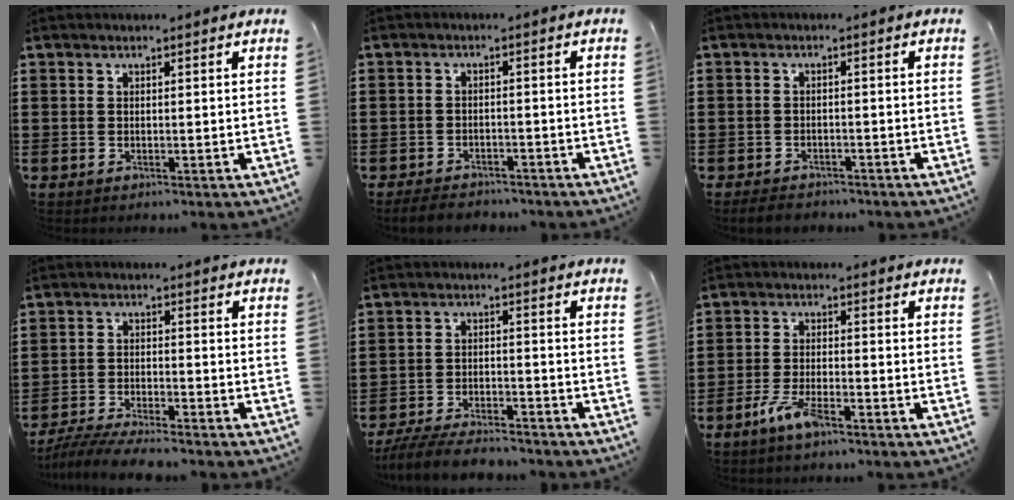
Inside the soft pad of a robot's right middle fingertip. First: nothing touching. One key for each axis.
{"total": 3.1, "fx": -3.0, "fy": 0.8, "fz": 0.2, "tx": -0.014, "ty": -0.001, "tz": -0.066}
{"total": 2.5, "fx": -2.3, "fy": 0.8, "fz": 0.2, "tx": -0.008, "ty": 0.001, "tz": -0.051}
{"total": 5.3, "fx": -5.1, "fy": 0.3, "fz": 1.4, "tx": -0.037, "ty": -0.008, "tz": -0.102}
{"total": 6.0, "fx": -5.6, "fy": 0.8, "fz": 1.7, "tx": -0.037, "ty": 0.000, "tz": -0.111}
{"total": 5.1, "fx": -3.2, "fy": 1.5, "fz": 3.7, "tx": -0.086, "ty": -0.003, "tz": -0.063}